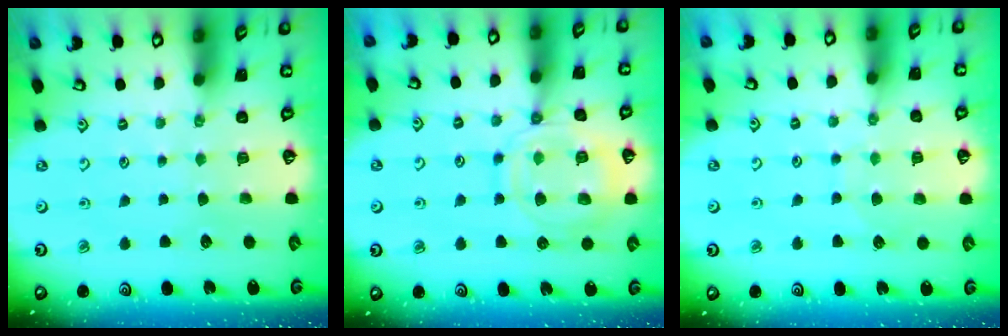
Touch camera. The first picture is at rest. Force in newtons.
{"total": 13.6, "press": 13.6, "slide": 1.3}
{"total": 6.2, "press": 6.2, "slide": 0.5}